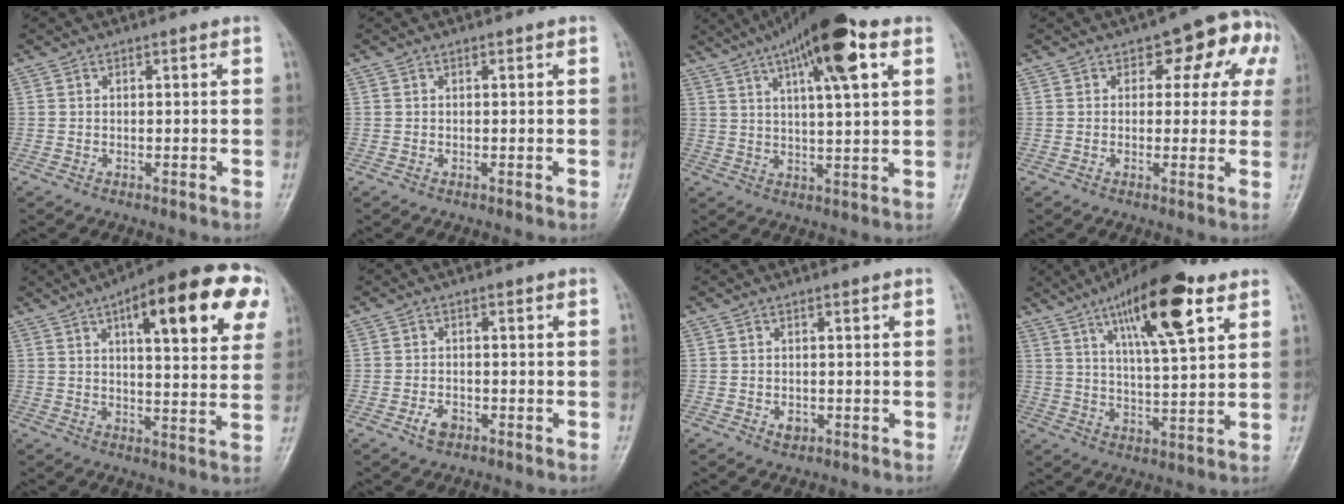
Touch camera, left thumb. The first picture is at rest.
{"total": 0.0}
{"total": 16.4, "force": [8.1, 4.1, 13.6], "torque": [-0.206, -0.005, 0.128]}
{"total": 9.8, "force": [3.4, 6.1, 6.9], "torque": [-0.024, 0.010, 0.031]}
{"total": 20.3, "force": [8.4, 6.5, 17.3], "torque": [-0.205, 0.003, 0.107]}
{"total": 2.6, "force": [-1.5, 1.6, 1.4], "torque": [-0.025, 0.005, -0.024]}
{"total": 1.5, "force": [-0.6, 1.2, 0.7], "torque": [-0.005, 0.001, -0.004]}
{"total": 17.0, "force": [8.9, 4.5, 13.8], "torque": [-0.204, -0.028, 0.145]}